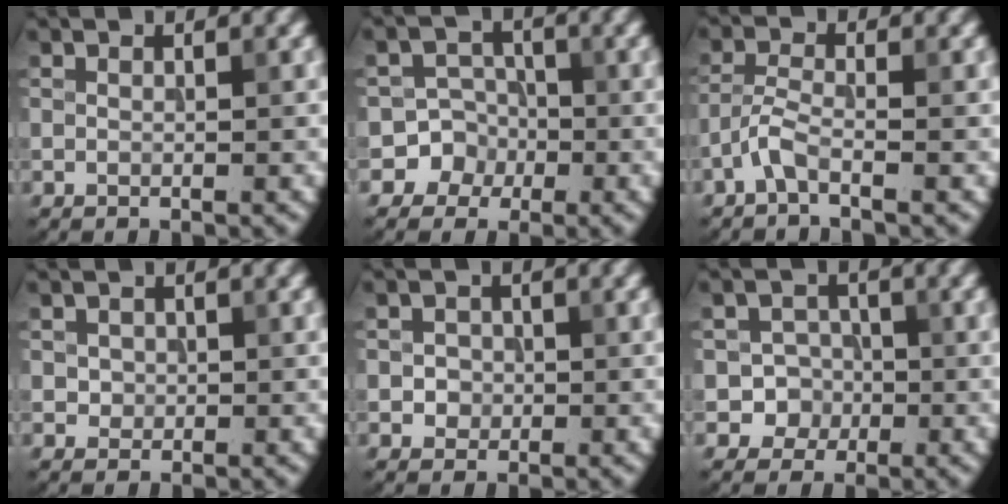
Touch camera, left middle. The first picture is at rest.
{"total": 4.3, "force": [-1.7, 4.0, 0.1], "torque": [0.030, 0.006, -0.048]}
{"total": 2.2, "force": [-1.4, 0.5, 1.6], "torque": [-0.038, 0.005, -0.038]}
{"total": 1.1, "force": [0.1, 1.0, 0.3], "torque": [-0.001, -0.003, 0.002]}
{"total": 1.4, "force": [-0.2, 1.3, 0.4], "torque": [0.003, -0.002, -0.004]}
{"total": 3.1, "force": [-1.1, 2.9, 0.4], "torque": [0.017, 0.008, -0.026]}